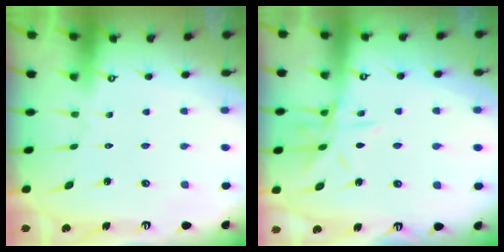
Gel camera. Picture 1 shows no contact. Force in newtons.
{"total": 10.8, "press": 10.8, "slide": 0.8}